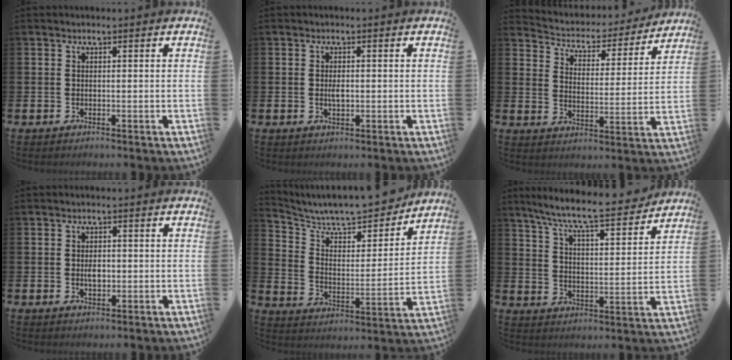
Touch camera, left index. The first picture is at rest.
{"total": 1.4, "force": [-0.1, 0.7, 1.3], "torque": [-0.021, 0.002, -0.004]}
{"total": 4.2, "force": [3.9, 1.5, 0.3], "torque": [-0.036, -0.038, 0.059]}
{"total": 1.9, "force": [-0.1, 1.1, 1.5], "torque": [-0.017, 0.000, -0.006]}
{"total": 9.9, "force": [9.1, 2.5, 3.1], "torque": [-0.090, -0.069, 0.154]}
{"total": 8.8, "force": [8.0, 0.6, 3.5], "torque": [-0.093, -0.058, 0.135]}